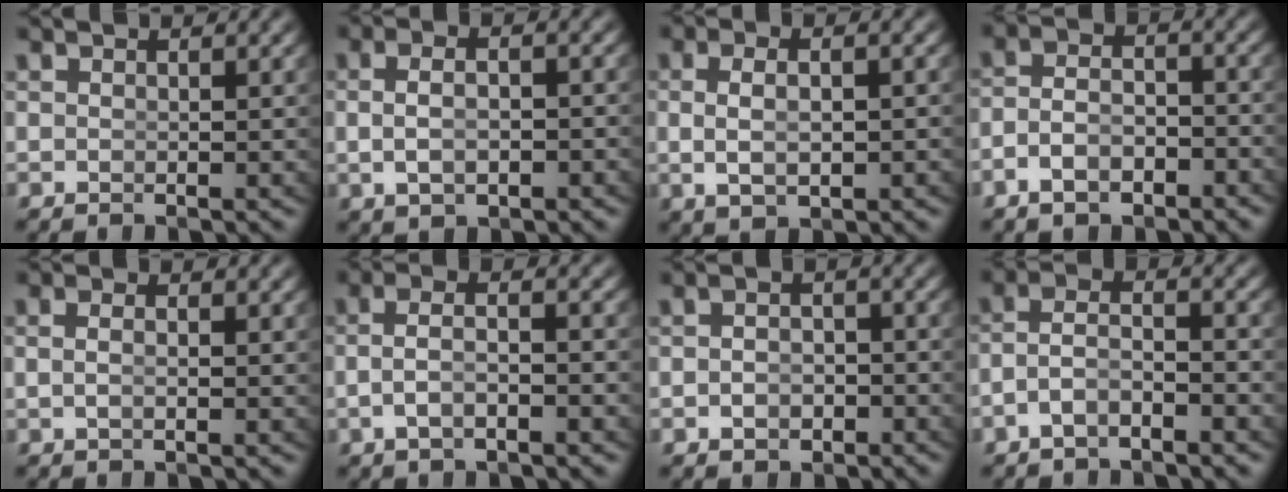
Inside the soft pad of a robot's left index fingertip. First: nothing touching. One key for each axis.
{"total": 3.0, "fx": -0.7, "fy": 1.3, "fz": 2.6, "tx": -0.045, "ty": -0.005, "tz": -0.002}
{"total": 3.4, "fx": -0.3, "fy": 1.5, "fz": 3.0, "tx": -0.056, "ty": -0.007, "tz": 0.008}
{"total": 4.0, "fx": -2.5, "fy": 2.2, "fz": 2.2, "tx": -0.040, "ty": -0.012, "tz": -0.040}
{"total": 1.3, "fx": -0.5, "fy": 0.1, "fz": 1.2, "tx": -0.026, "ty": -0.010, "tz": -0.002}
{"total": 3.1, "fx": -1.4, "fy": 0.9, "fz": 2.6, "tx": -0.055, "ty": -0.009, "tz": -0.019}
{"total": 2.2, "fx": -1.4, "fy": 1.4, "fz": 0.9, "tx": -0.010, "ty": -0.008, "tz": -0.024}
{"total": 3.2, "fx": -1.9, "fy": 1.4, "fz": 2.1, "tx": -0.047, "ty": -0.014, "tz": -0.030}